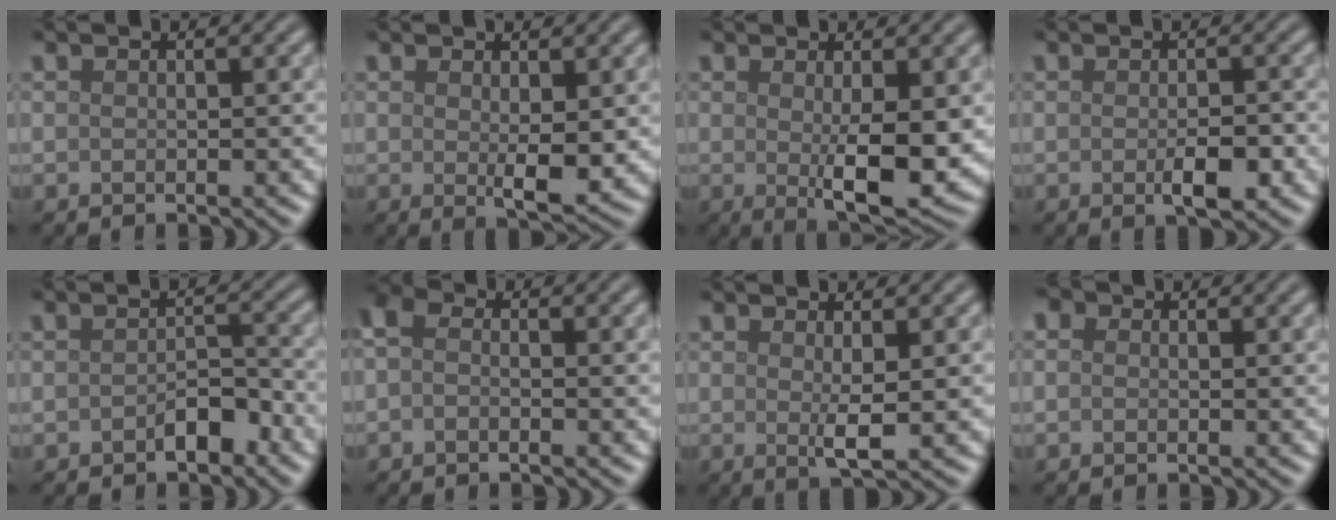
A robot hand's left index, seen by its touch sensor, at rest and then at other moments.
{"total": 2.9, "force": [0.4, 0.9, 2.7], "torque": [-0.042, -0.009, 0.011]}
{"total": 5.6, "force": [-0.2, 1.4, 5.4], "torque": [-0.086, -0.016, 0.003]}
{"total": 2.7, "force": [-0.9, 0.9, 2.4], "torque": [-0.037, -0.004, -0.010]}
{"total": 2.4, "force": [-1.4, 1.2, 1.5], "torque": [-0.023, 0.006, -0.024]}
{"total": 2.6, "force": [-0.1, 1.7, 2.0], "torque": [-0.037, 0.008, -0.017]}
{"total": 2.1, "force": [0.3, 0.3, 2.1], "torque": [-0.039, -0.009, 0.007]}
{"total": 2.1, "force": [0.8, 1.5, 1.3], "torque": [-0.009, 0.007, -0.014]}